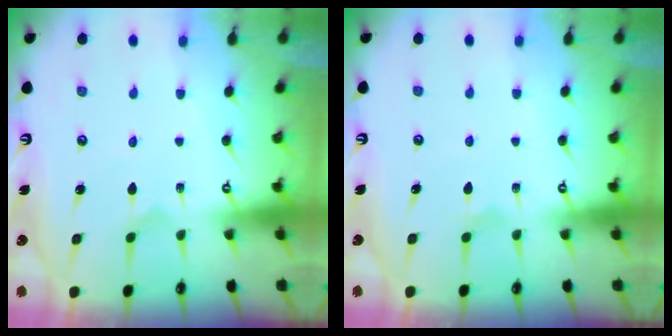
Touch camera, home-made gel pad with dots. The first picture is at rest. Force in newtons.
{"total": 3.4, "press": 3.4, "slide": 0.2}